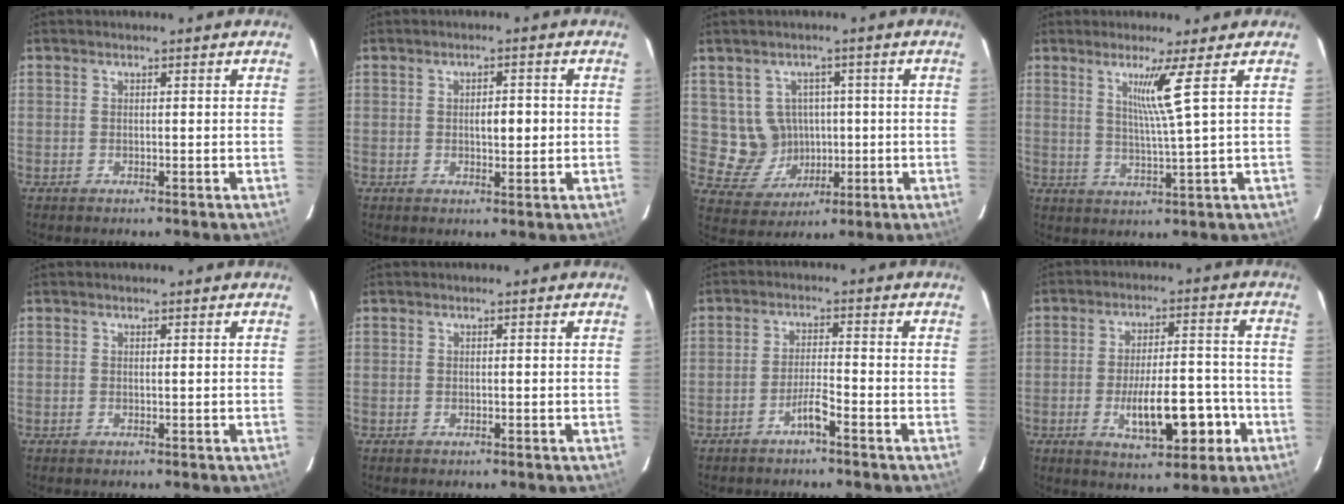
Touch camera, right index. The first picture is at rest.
{"total": 3.2, "force": [0.0, 1.1, 3.0], "torque": [-0.047, 0.001, 0.002]}
{"total": 7.2, "force": [0.9, 6.9, 2.0], "torque": [-0.038, 0.017, 0.034]}
{"total": 5.6, "force": [2.3, -2.2, 4.6], "torque": [-0.086, -0.017, 0.047]}
{"total": 0.0}
{"total": 0.0}
{"total": 3.2, "force": [-2.2, -0.1, 2.4], "torque": [-0.045, 0.000, -0.042]}
{"total": 11.3, "force": [-3.8, 3.6, 10.0], "torque": [-0.160, 0.011, -0.053]}